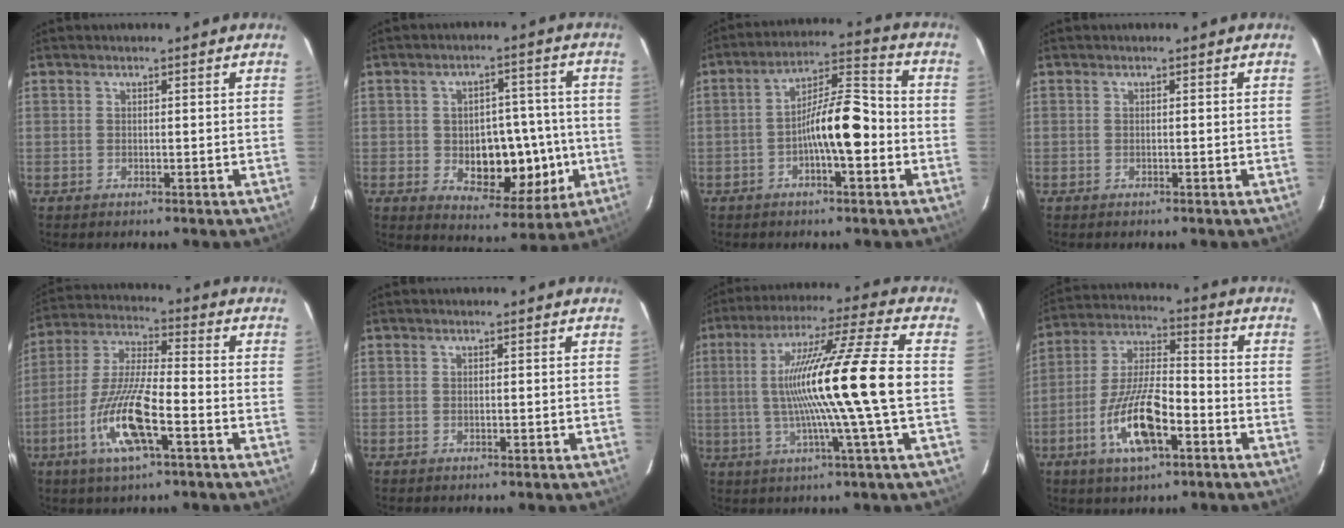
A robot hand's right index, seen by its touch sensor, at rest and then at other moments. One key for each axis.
{"total": 14.7, "fx": -2.4, "fy": 8.3, "fz": 11.9, "tx": -0.177, "ty": 0.022, "tz": -0.014}
{"total": 11.0, "fx": -2.5, "fy": 2.7, "fz": 10.4, "tx": -0.187, "ty": 0.028, "tz": -0.042}
{"total": 0.6, "fx": -0.2, "fy": 0.3, "fz": 0.4, "tx": -0.014, "ty": -0.001, "tz": -0.003}
{"total": 13.9, "fx": -5.6, "fy": 2.6, "fz": 12.4, "tx": -0.260, "ty": -0.008, "tz": -0.104}
{"total": 0.0}
{"total": 18.3, "fx": -0.9, "fy": -1.9, "fz": 18.1, "tx": -0.316, "ty": 0.005, "tz": -0.026}
{"total": 13.9, "fx": -5.7, "fy": 4.2, "fz": 11.9, "tx": -0.242, "ty": 0.002, "tz": -0.103}